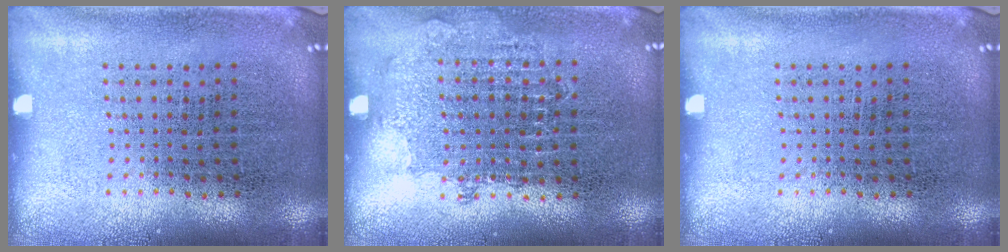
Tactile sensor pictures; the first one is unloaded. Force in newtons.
{"total": 0.8, "press": 0.8, "slide": 0.3}
{"total": 0.0}